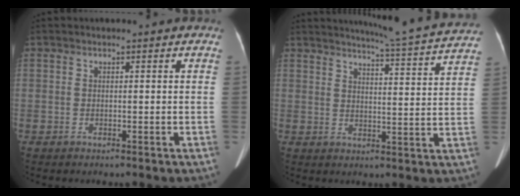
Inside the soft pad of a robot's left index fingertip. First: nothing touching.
{"total": 13.8, "force": [13.1, -1.3, 4.1], "torque": [-0.075, -0.036, 0.158]}